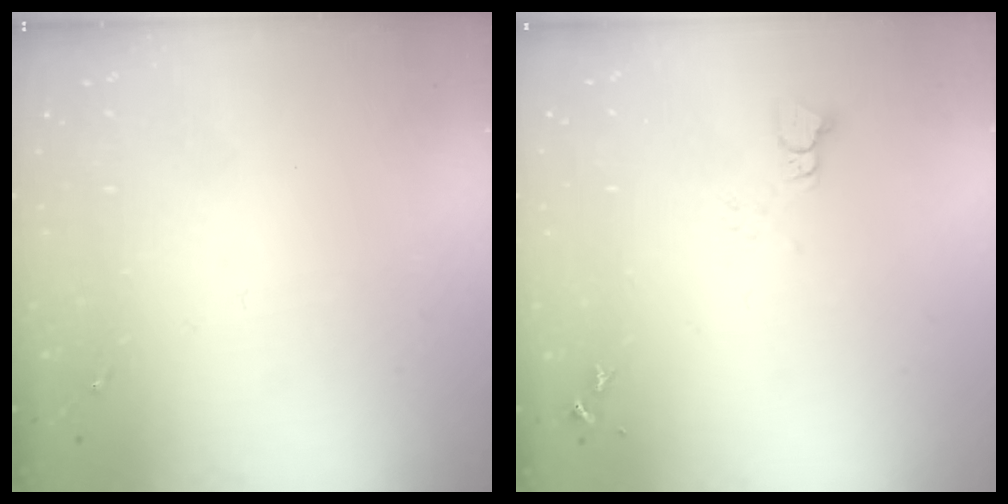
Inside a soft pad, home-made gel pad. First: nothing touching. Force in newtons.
{"total": 2.5, "press": 2.5, "slide": 0.1}